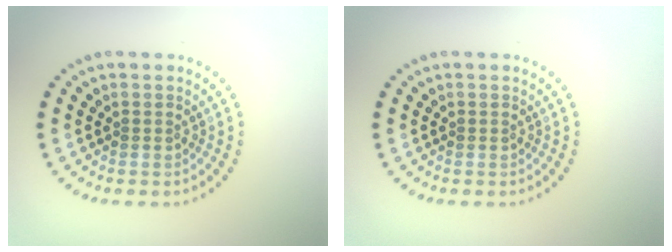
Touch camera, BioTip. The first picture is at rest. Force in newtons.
{"total": 0.0}